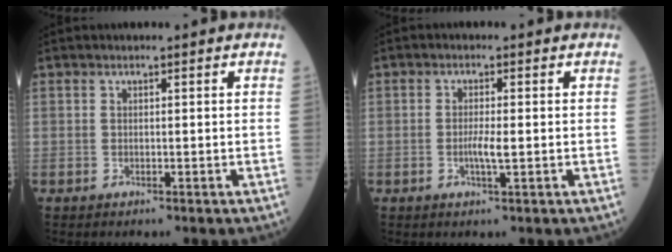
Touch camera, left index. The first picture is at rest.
{"total": 2.5, "force": [-0.4, 0.1, 2.5], "torque": [-0.051, -0.003, -0.008]}